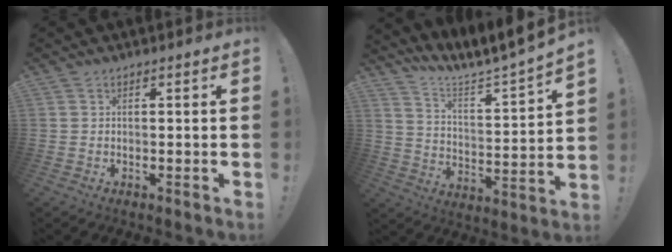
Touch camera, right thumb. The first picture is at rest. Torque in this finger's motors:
{"motor_torque": [0.00, 0.00, 0.43, 0.46, 0.00]}